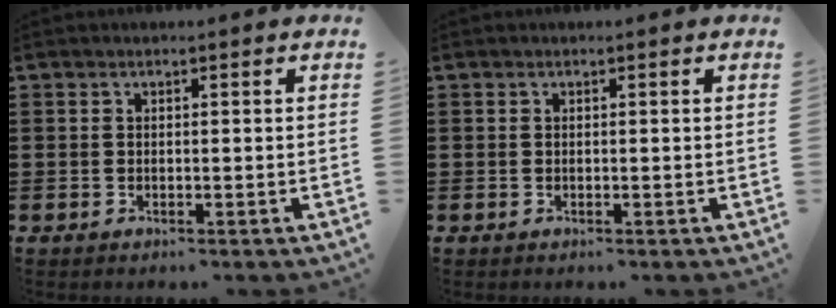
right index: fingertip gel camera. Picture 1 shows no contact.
{"total": 0.0}